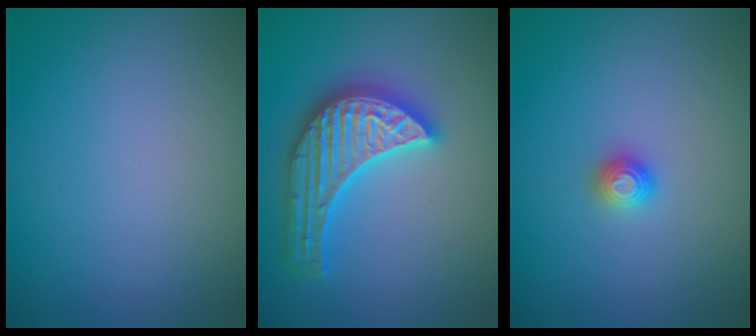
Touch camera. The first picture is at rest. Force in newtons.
{"total": 5.6, "press": 5.5, "slide": 0.7}
{"total": 0.9, "press": 0.9, "slide": 0.0}